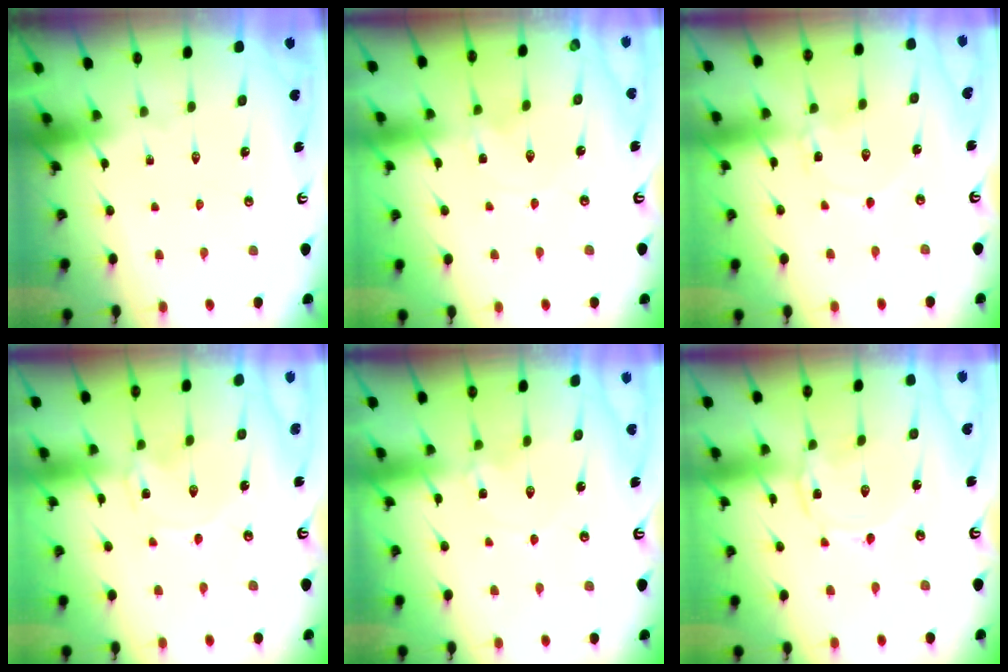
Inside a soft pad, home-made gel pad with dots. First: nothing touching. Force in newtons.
{"total": 0.0}
{"total": 0.8, "press": 0.8, "slide": 0.1}
{"total": 0.0}
{"total": 1.2, "press": 1.2, "slide": 0.3}
{"total": 1.3, "press": 1.3, "slide": 0.2}